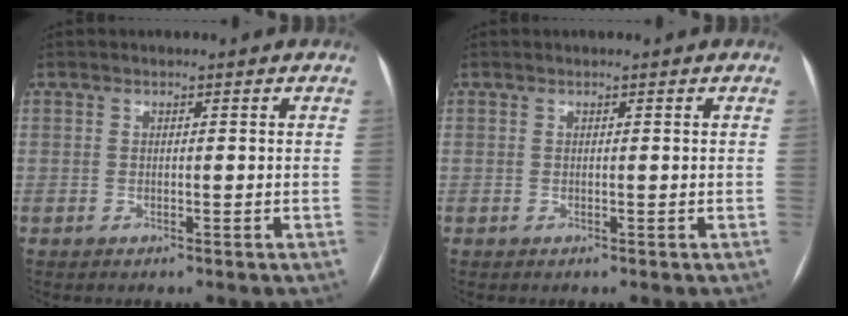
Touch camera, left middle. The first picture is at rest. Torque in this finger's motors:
{"motor_torque": [-0.09, 0.00, -0.04, -0.01]}